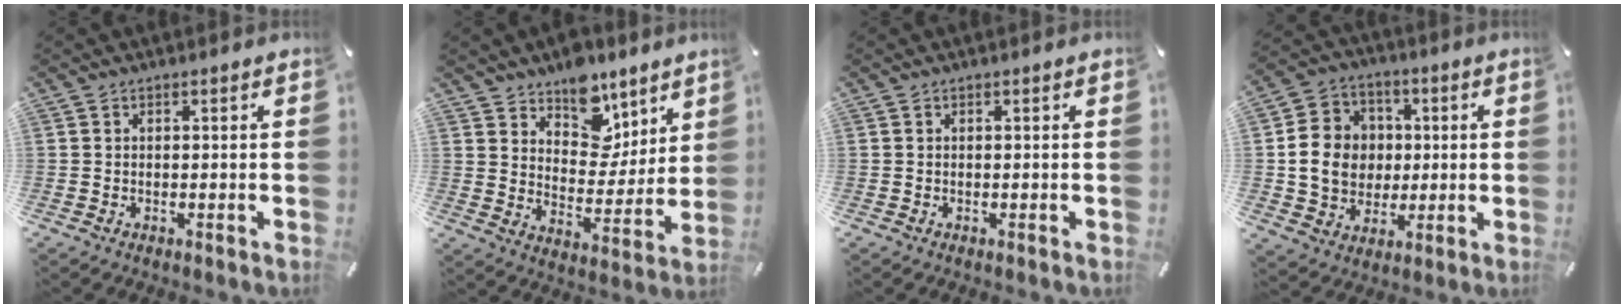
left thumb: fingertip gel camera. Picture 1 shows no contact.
{"total": 11.5, "force": [8.5, 7.3, 2.4], "torque": [-0.028, -0.088, 0.156]}
{"total": 0.0}
{"total": 12.4, "force": [0.1, 11.4, 5.0], "torque": [-0.097, 0.012, 0.009]}